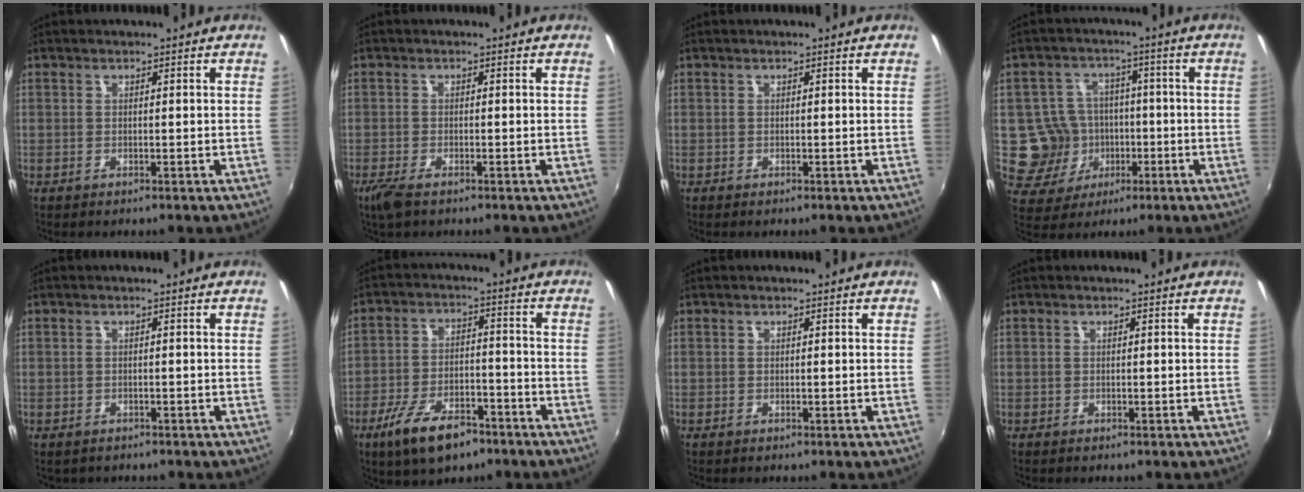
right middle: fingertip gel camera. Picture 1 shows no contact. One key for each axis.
{"total": 3.5, "fx": -2.3, "fy": 1.0, "fz": 2.3, "tx": -0.056, "ty": -0.012, "tz": -0.046}
{"total": 0.0}
{"total": 8.9, "fx": -1.8, "fy": 8.5, "fz": 2.0, "tx": -0.061, "ty": 0.007, "tz": -0.017}
{"total": 0.5, "fx": -0.5, "fy": 0.0, "fz": 0.0, "tx": -0.004, "ty": -0.006, "tz": -0.005}
{"total": 11.6, "fx": -7.7, "fy": 4.3, "fz": 7.5, "tx": -0.161, "ty": -0.016, "tz": -0.131}
{"total": 0.0}
{"total": 0.8, "fx": 0.2, "fy": -0.8, "fz": -0.3, "tx": 0.007, "ty": -0.005, "tz": 0.001}